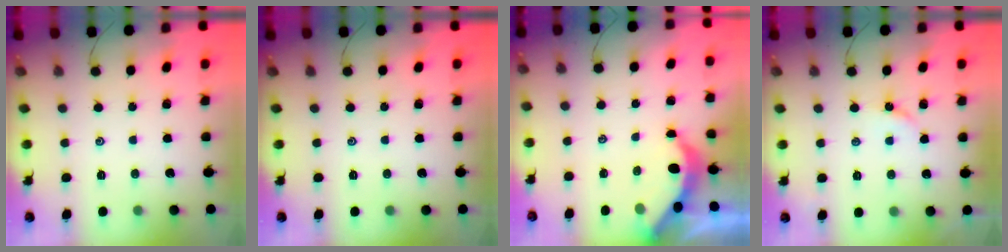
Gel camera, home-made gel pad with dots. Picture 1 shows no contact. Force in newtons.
{"total": 0.0}
{"total": 4.0, "press": 3.9, "slide": 0.4}
{"total": 2.7, "press": 2.7, "slide": 0.3}